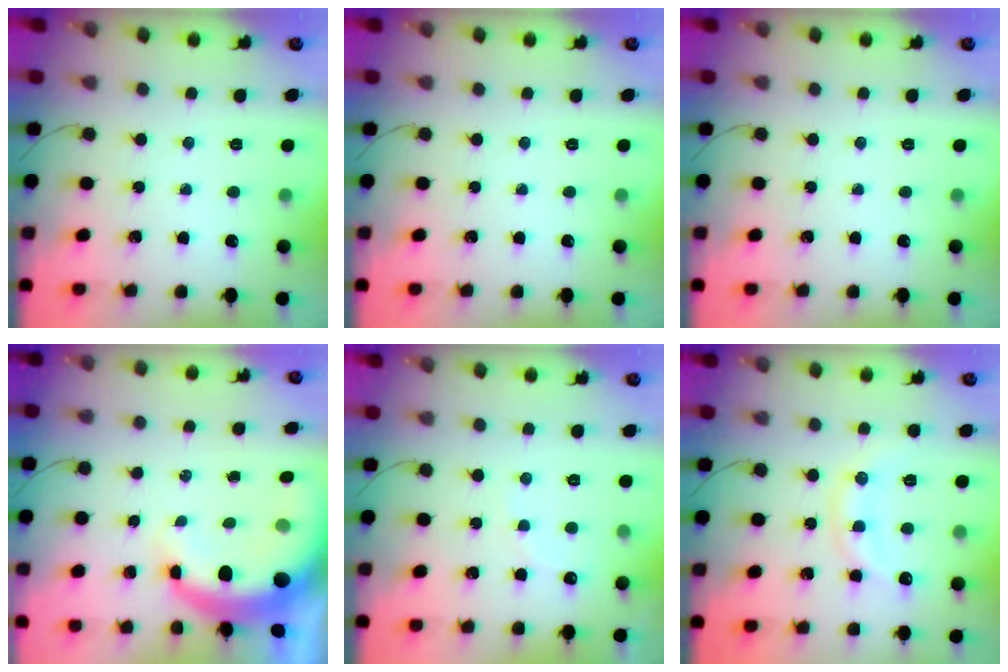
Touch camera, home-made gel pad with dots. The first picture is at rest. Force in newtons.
{"total": 0.0}
{"total": 0.0}
{"total": 8.9, "press": 8.8, "slide": 1.6}
{"total": 5.1, "press": 5.0, "slide": 1.0}
{"total": 10.8, "press": 10.8, "slide": 0.7}